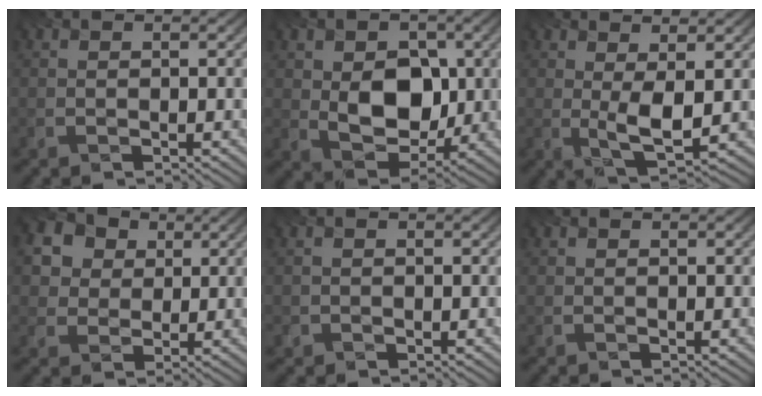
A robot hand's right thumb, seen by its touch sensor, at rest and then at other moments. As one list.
[{"total": 8.0, "force": [-0.2, 6.0, 5.4], "torque": [-0.097, -0.015, -0.007]}, {"total": 5.0, "force": [0.2, 1.7, 4.7], "torque": [-0.095, -0.002, 0.005]}, {"total": 8.4, "force": [3.3, 6.9, 3.4], "torque": [-0.132, 0.020, 0.058]}, {"total": 0.6, "force": [-0.2, 0.5, -0.3], "torque": [0.005, 0.002, 0.002]}, {"total": 0.0}]